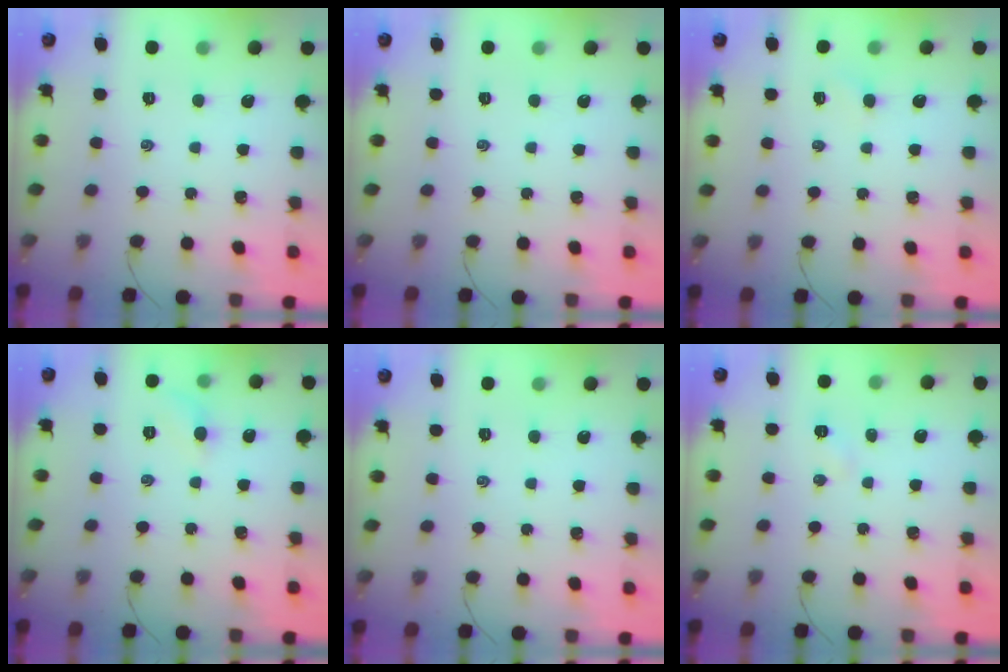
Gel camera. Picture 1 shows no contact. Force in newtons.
{"total": 0.0}
{"total": 1.3, "press": 1.2, "slide": 0.5}
{"total": 5.3, "press": 5.0, "slide": 1.8}
{"total": 0.0}
{"total": 2.4, "press": 2.3, "slide": 0.8}